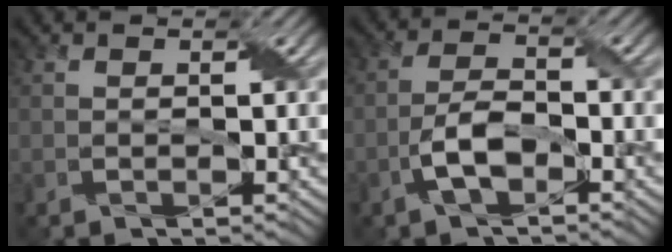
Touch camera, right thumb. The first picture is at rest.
{"total": 4.9, "force": [-2.4, 2.0, 3.7], "torque": [-0.080, 0.008, -0.052]}